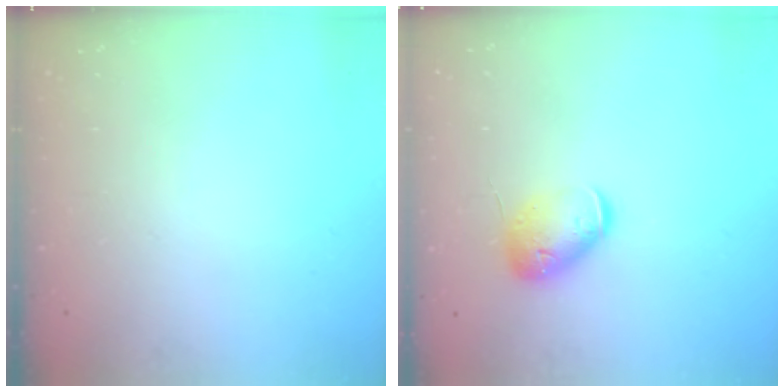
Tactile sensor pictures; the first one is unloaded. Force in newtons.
{"total": 11.3, "press": 11.1, "slide": 1.6}